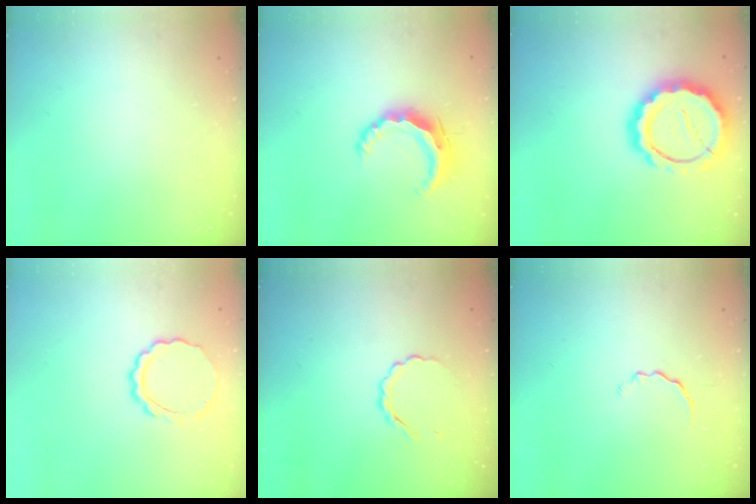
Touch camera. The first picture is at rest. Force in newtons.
{"total": 7.8, "press": 7.7, "slide": 0.8}
{"total": 17.0, "press": 16.7, "slide": 3.2}
{"total": 7.6, "press": 7.6, "slide": 0.7}
{"total": 3.5, "press": 3.4, "slide": 1.1}
{"total": 2.9, "press": 2.8, "slide": 0.8}